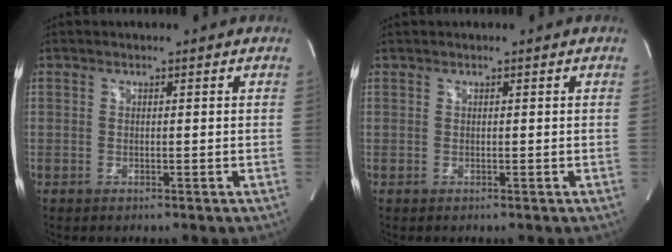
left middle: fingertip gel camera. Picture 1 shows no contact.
{"total": 0.0}